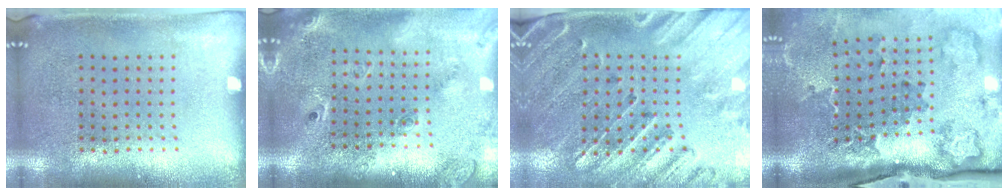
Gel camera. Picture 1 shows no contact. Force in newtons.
{"total": 2.3, "press": 1.7, "slide": 1.5}
{"total": 2.8, "press": 2.6, "slide": 0.9}
{"total": 3.5, "press": 2.4, "slide": 2.6}